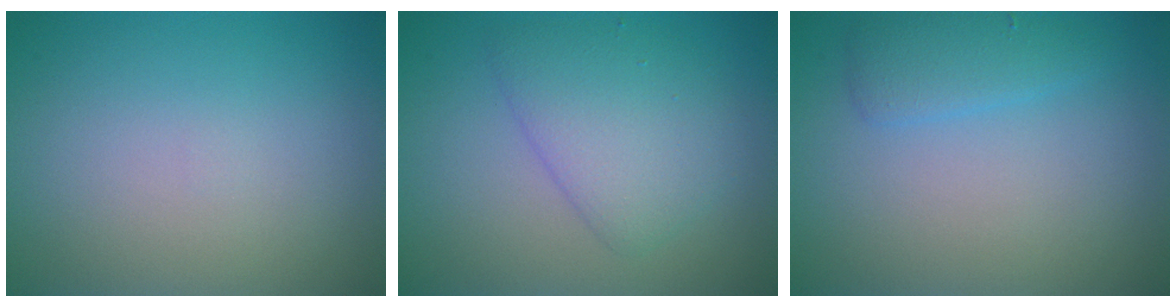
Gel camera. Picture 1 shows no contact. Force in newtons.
{"total": 4.1, "press": 4.1, "slide": 0.1}
{"total": 2.1, "press": 2.1, "slide": 0.2}